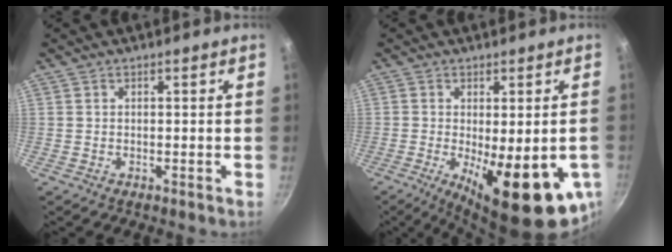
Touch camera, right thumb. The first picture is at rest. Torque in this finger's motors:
{"motor_torque": [0.13, 1.36, 0.47, -0.26, 0.41]}